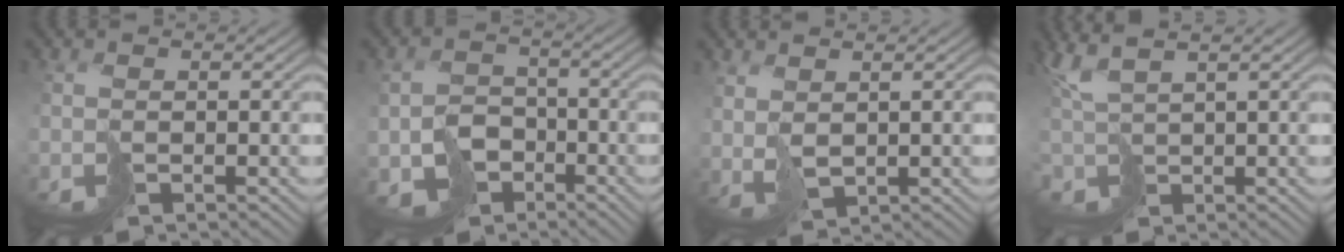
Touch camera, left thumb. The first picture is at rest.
{"total": 4.6, "force": [-2.0, 4.1, 0.8], "torque": [-0.013, -0.006, -0.036]}
{"total": 1.9, "force": [1.7, 0.7, 0.7], "torque": [-0.020, 0.002, 0.041]}
{"total": 3.6, "force": [3.4, 0.8, 1.0], "torque": [-0.040, 0.011, 0.070]}